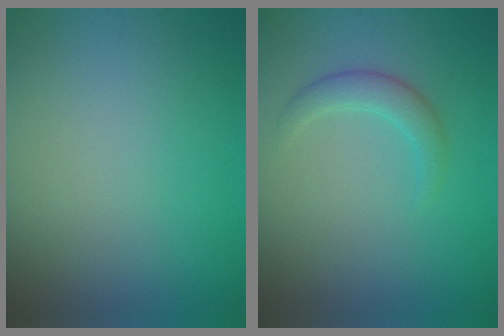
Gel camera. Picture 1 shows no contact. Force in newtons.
{"total": 2.0, "press": 2.0, "slide": 0.1}